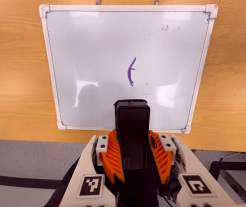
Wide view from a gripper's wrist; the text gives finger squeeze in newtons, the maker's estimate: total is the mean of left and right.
{"total": 9.9, "left": 8.2, "right": 11.6}